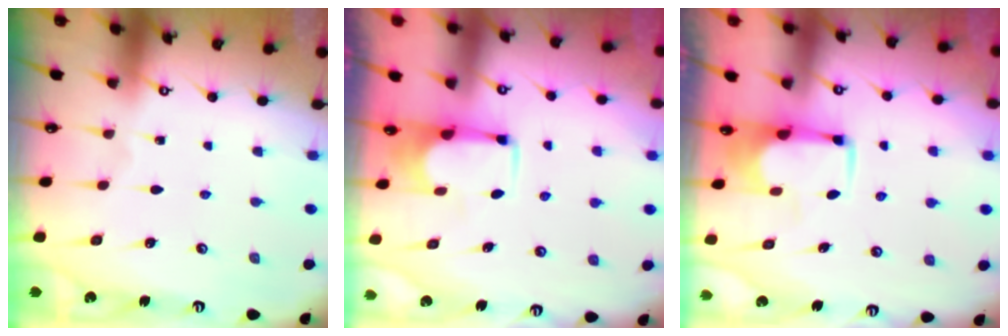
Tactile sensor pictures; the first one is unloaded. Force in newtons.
{"total": 1.8, "press": 1.6, "slide": 0.8}
{"total": 1.8, "press": 1.6, "slide": 0.8}